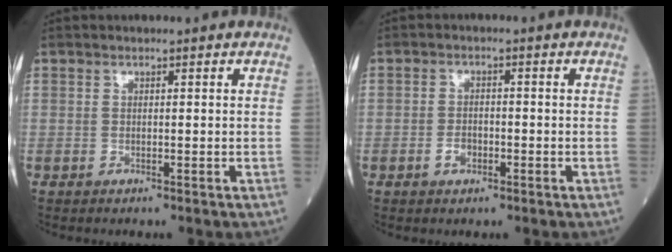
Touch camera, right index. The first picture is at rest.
{"total": 2.6, "force": [-1.1, 1.5, 1.8], "torque": [-0.033, 0.004, -0.017]}